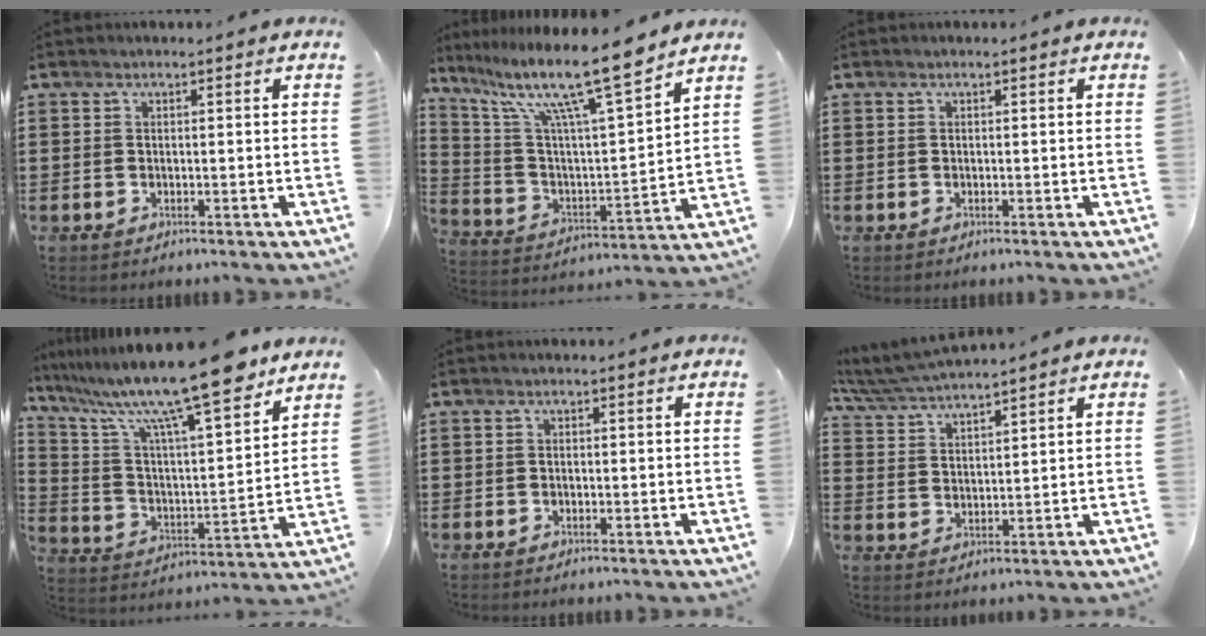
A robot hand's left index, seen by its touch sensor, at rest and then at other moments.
{"total": 13.9, "force": [10.5, 1.2, 9.0], "torque": [-0.193, -0.060, 0.170]}
{"total": 0.0}
{"total": 16.0, "force": [12.6, 1.6, 9.8], "torque": [-0.209, -0.071, 0.211]}
{"total": 0.7, "force": [-0.3, 0.5, 0.2], "torque": [-0.007, 0.001, -0.007]}
{"total": 5.2, "force": [5.0, 0.0, 1.3], "torque": [-0.045, -0.017, 0.091]}